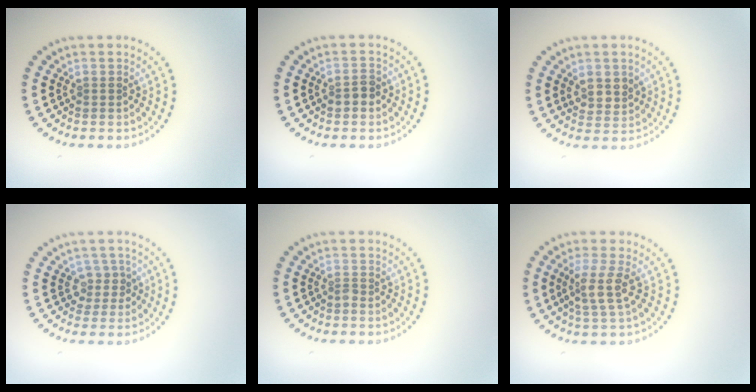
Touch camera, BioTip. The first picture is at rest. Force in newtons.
{"total": 1.6, "press": 1.5, "slide": 0.3}
{"total": 2.3, "press": 2.1, "slide": 1.0}
{"total": 1.9, "press": 1.4, "slide": 1.3}
{"total": 0.7, "press": 0.5, "slide": 0.4}
{"total": 2.9, "press": 2.4, "slide": 1.6}